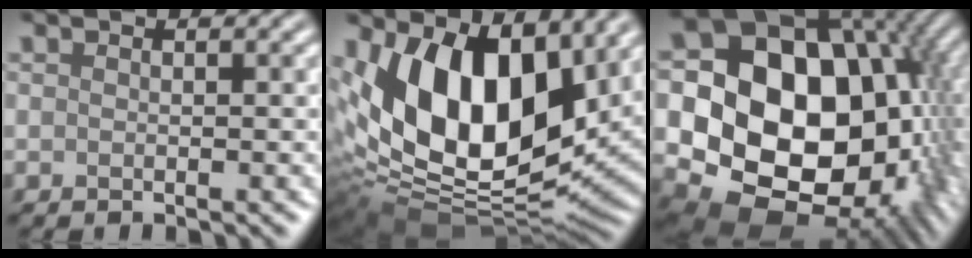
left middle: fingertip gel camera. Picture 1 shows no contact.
{"total": 15.3, "force": [3.8, 9.0, 11.7], "torque": [-0.211, -0.010, 0.058]}
{"total": 19.9, "force": [-0.1, 15.0, 13.0], "torque": [-0.215, -0.016, 0.018]}